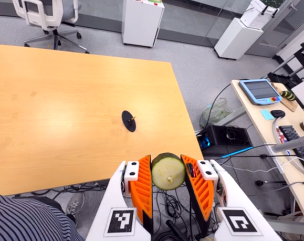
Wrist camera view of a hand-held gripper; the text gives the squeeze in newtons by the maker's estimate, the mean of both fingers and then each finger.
{"total": 10.2, "left": 9.9, "right": 10.5}